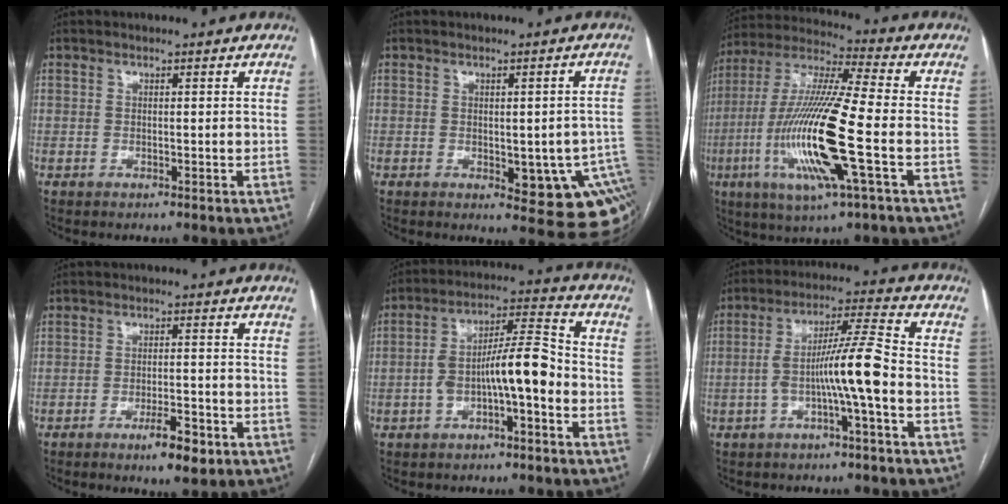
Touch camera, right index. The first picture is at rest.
{"total": 13.4, "force": [-3.5, 5.3, 11.8], "torque": [-0.090, 0.012, -0.027]}
{"total": 18.8, "force": [-4.7, 1.1, 18.2], "torque": [-0.379, -0.016, -0.090]}
{"total": 5.3, "force": [-3.0, 1.1, 4.2], "torque": [-0.068, -0.002, -0.043]}
{"total": 10.2, "force": [-2.6, 2.2, 9.6], "torque": [-0.170, 0.035, -0.041]}
{"total": 9.4, "force": [-2.6, -0.3, 9.1], "torque": [-0.162, 0.024, -0.045]}